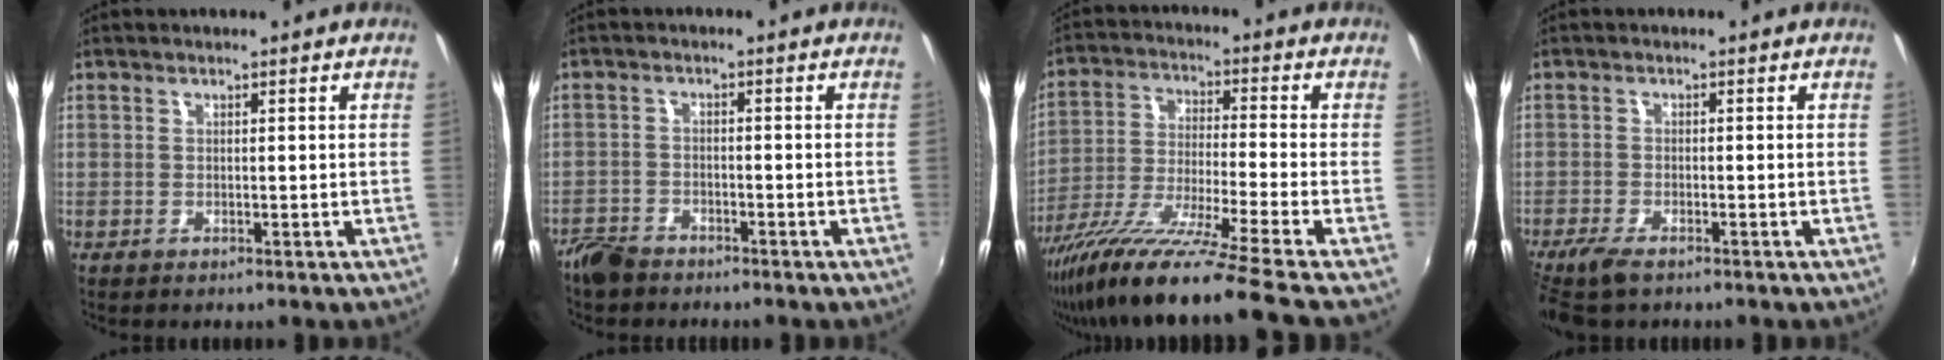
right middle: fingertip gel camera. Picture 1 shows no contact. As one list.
[{"total": 5.4, "force": [-4.6, 2.4, 1.5], "torque": [-0.048, -0.006, -0.089]}, {"total": 17.8, "force": [-14.7, -2.8, 9.7], "torque": [-0.175, -0.049, -0.261]}, {"total": 5.2, "force": [-4.0, 1.5, 3.0], "torque": [-0.078, -0.019, -0.078]}]